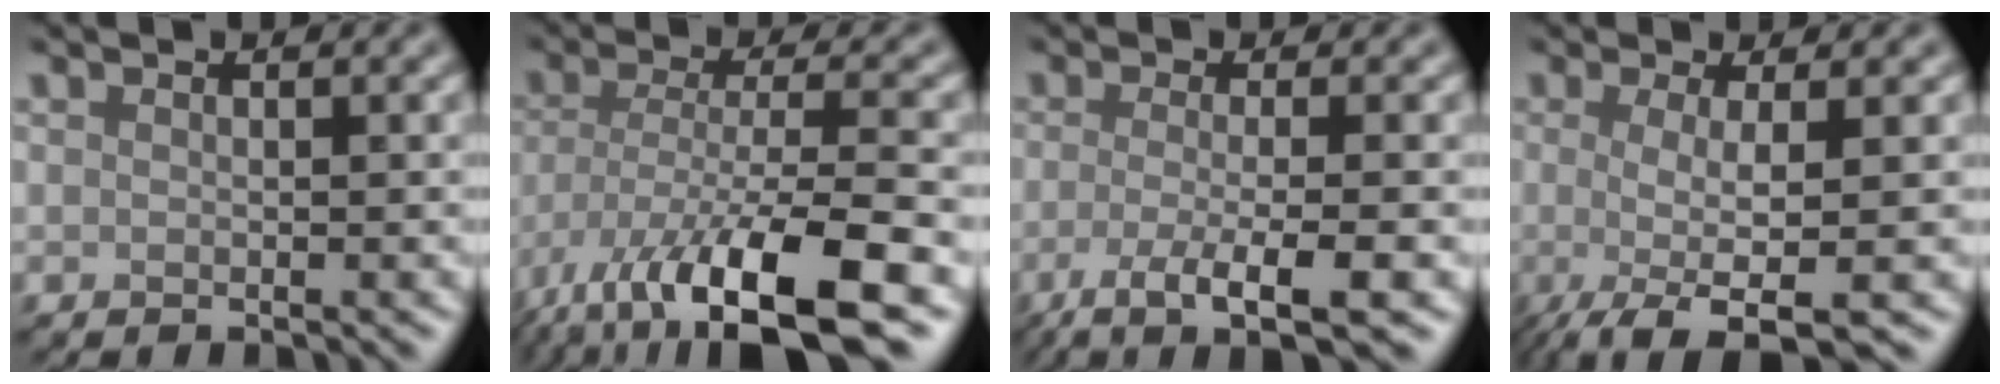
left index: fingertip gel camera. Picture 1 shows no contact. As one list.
[{"total": 11.5, "force": [-6.4, 3.7, 8.8], "torque": [-0.163, -0.025, -0.111]}, {"total": 6.0, "force": [-2.4, 1.3, 5.3], "torque": [-0.083, -0.005, -0.051]}, {"total": 5.4, "force": [-2.0, 1.1, 4.9], "torque": [-0.073, -0.010, -0.047]}]